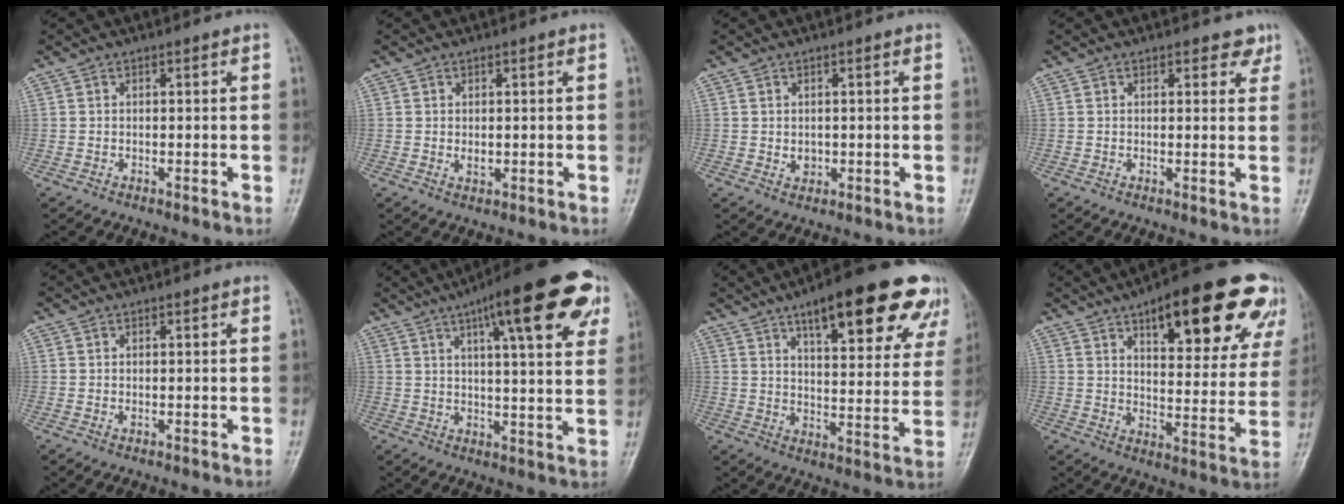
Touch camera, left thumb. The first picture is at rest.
{"total": 1.8, "force": [0.2, 1.0, 1.4], "torque": [-0.019, -0.004, 0.008]}
{"total": 1.9, "force": [0.0, 1.5, 1.2], "torque": [-0.009, 0.000, 0.006]}
{"total": 2.9, "force": [2.1, 1.6, 1.3], "torque": [0.010, -0.008, 0.023]}
{"total": 0.8, "force": [0.1, 0.3, 0.7], "torque": [-0.012, 0.006, 0.007]}
{"total": 19.4, "force": [9.8, 4.8, 16.1], "torque": [-0.200, -0.009, 0.131]}
{"total": 22.5, "force": [13.2, 7.1, 16.8], "torque": [-0.192, -0.031, 0.182]}
{"total": 23.7, "force": [13.2, 8.3, 17.8], "torque": [-0.192, -0.027, 0.182]}